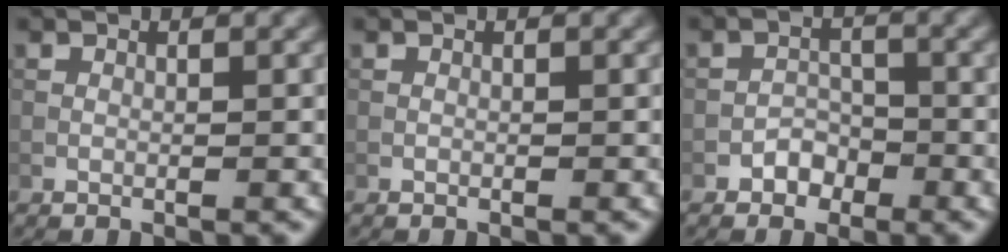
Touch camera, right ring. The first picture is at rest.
{"total": 0.0}
{"total": 1.8, "force": [-1.1, 1.3, 0.5], "torque": [0.001, 0.008, -0.020]}